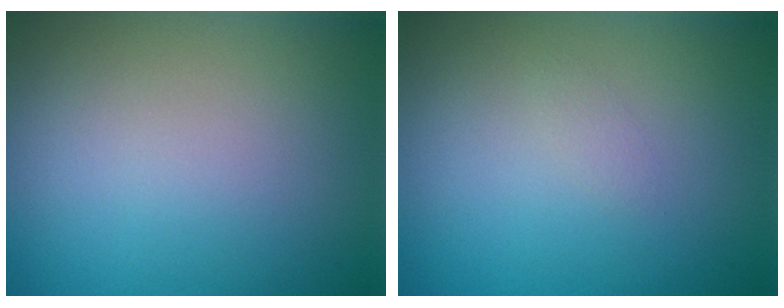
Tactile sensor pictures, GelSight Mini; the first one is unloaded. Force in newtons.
{"total": 0.5, "press": 0.5, "slide": 0.0}